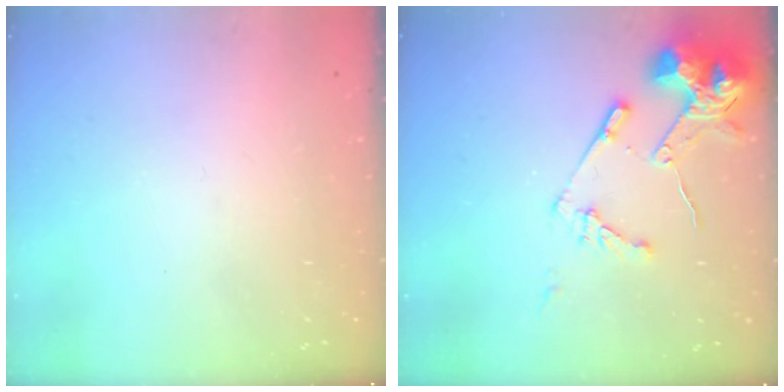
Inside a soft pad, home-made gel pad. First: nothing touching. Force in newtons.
{"total": 13.4, "press": 13.3, "slide": 1.4}